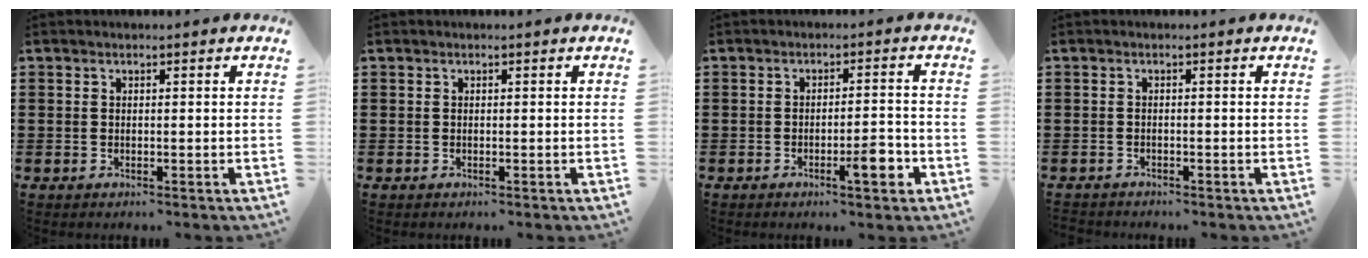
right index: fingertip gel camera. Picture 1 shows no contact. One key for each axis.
{"total": 0.0}
{"total": 5.4, "fx": -2.5, "fy": 1.0, "fz": 4.7, "tx": -0.063, "ty": -0.003, "tz": -0.041}
{"total": 1.0, "fx": -1.0, "fy": 0.2, "fz": -0.1, "tx": -0.002, "ty": 0.001, "tz": -0.022}